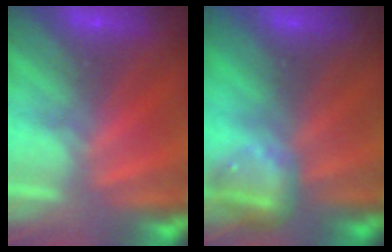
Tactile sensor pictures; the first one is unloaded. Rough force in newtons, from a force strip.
{"total": 6.5}